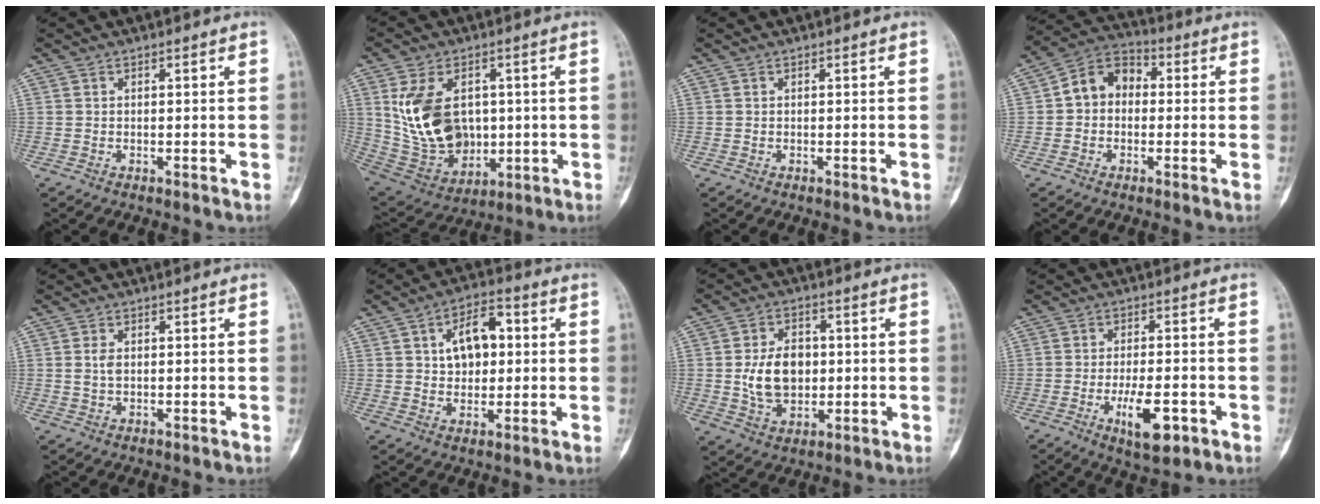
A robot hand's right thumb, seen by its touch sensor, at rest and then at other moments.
{"total": 16.1, "force": [2.3, 11.4, 11.2], "torque": [-0.176, -0.010, 0.067]}
{"total": 0.0}
{"total": 8.7, "force": [0.3, 6.8, 5.3], "torque": [-0.063, 0.032, -0.012]}
{"total": 2.1, "force": [0.2, 1.3, 1.7], "torque": [-0.033, -0.001, 0.005]}
{"total": 9.7, "force": [1.9, 6.2, 7.3], "torque": [-0.085, 0.010, 0.027]}
{"total": 10.4, "force": [0.1, 7.4, 7.3], "torque": [-0.104, 0.002, 0.007]}
{"total": 8.5, "force": [-3.3, 3.1, 7.2], "torque": [-0.117, 0.006, -0.048]}